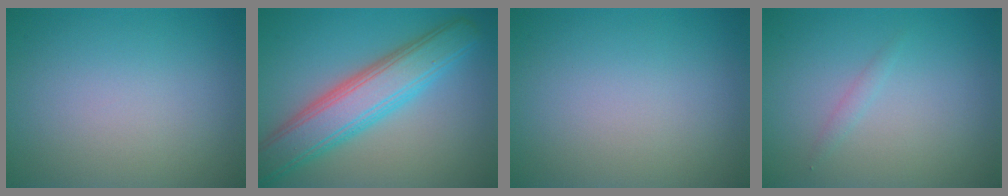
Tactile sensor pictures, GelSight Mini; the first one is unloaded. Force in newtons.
{"total": 7.2, "press": 7.2, "slide": 0.1}
{"total": 0.0}
{"total": 0.8, "press": 0.8, "slide": 0.0}